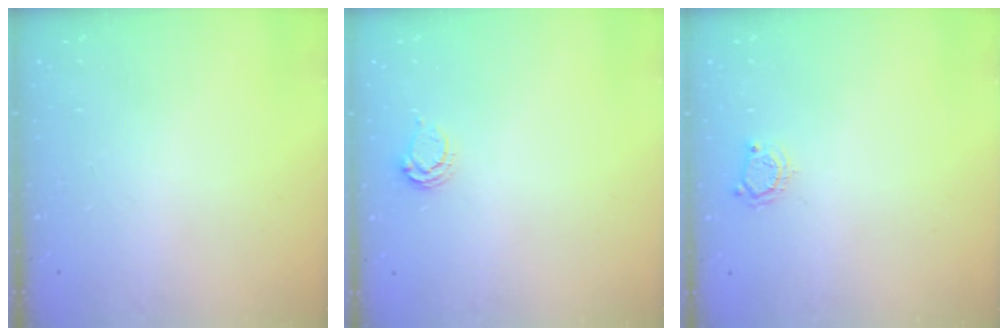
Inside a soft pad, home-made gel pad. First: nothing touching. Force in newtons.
{"total": 3.9, "press": 3.8, "slide": 0.8}
{"total": 4.6, "press": 4.5, "slide": 0.3}